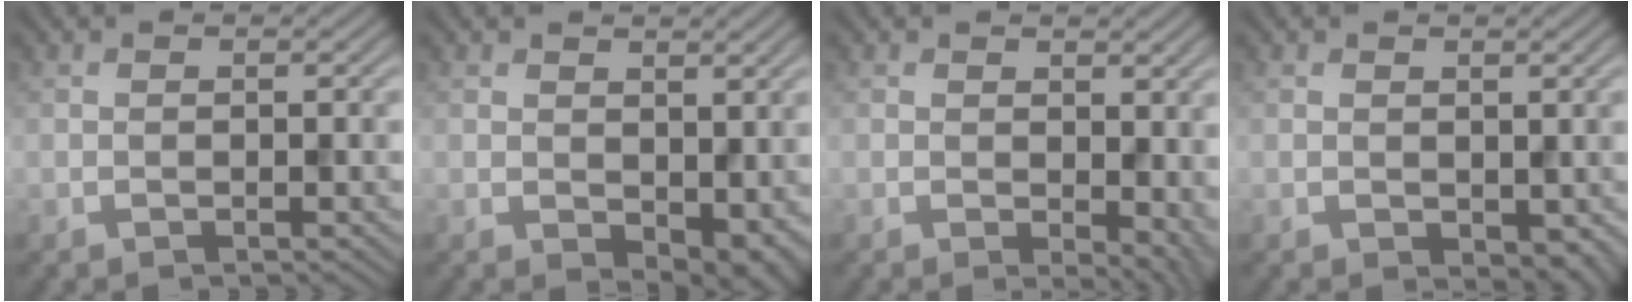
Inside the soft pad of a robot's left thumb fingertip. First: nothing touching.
{"total": 4.7, "force": [0.5, 3.0, 3.6], "torque": [-0.058, -0.019, 0.016]}
{"total": 5.7, "force": [0.2, 3.4, 4.6], "torque": [-0.051, -0.015, 0.014]}
{"total": 2.1, "force": [0.1, 1.4, 1.5], "torque": [-0.025, -0.008, 0.008]}